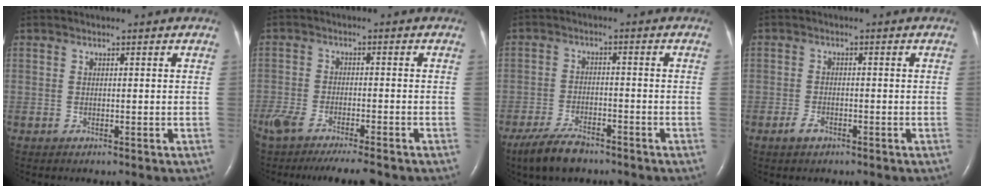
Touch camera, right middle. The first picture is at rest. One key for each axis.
{"total": 13.1, "fx": -10.8, "fy": 2.4, "fz": 7.1, "tx": -0.138, "ty": -0.021, "tz": -0.169}
{"total": 6.4, "fx": -5.1, "fy": 2.0, "fz": 3.4, "tx": -0.076, "ty": -0.010, "tz": -0.092}
{"total": 1.9, "fx": -1.3, "fy": 0.9, "fz": 1.1, "tx": -0.029, "ty": 0.000, "tz": -0.023}